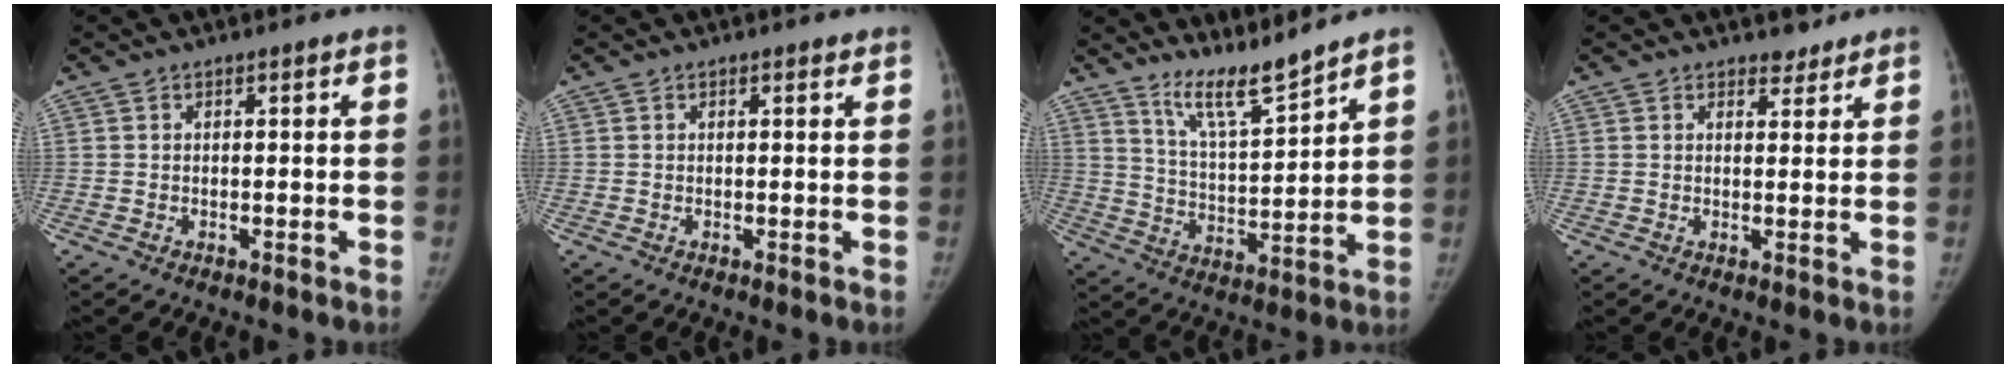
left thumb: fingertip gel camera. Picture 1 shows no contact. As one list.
[{"total": 0.9, "force": [0.6, 0.3, 0.6], "torque": [-0.010, -0.002, 0.007]}, {"total": 9.0, "force": [7.9, 0.3, 4.3], "torque": [-0.076, -0.068, 0.151]}, {"total": 2.5, "force": [2.1, 1.3, 0.4], "torque": [0.010, -0.014, 0.026]}]